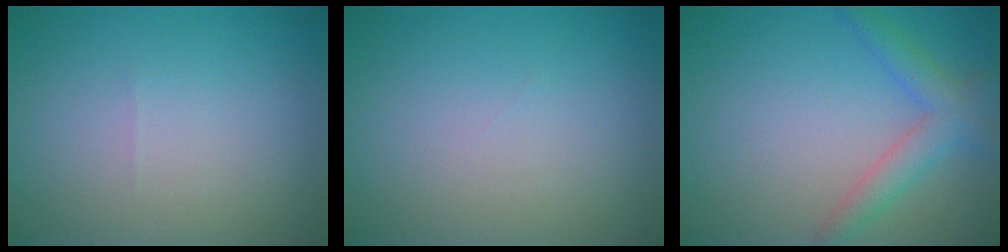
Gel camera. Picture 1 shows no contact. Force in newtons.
{"total": 0.0}
{"total": 3.2, "press": 3.2, "slide": 0.0}